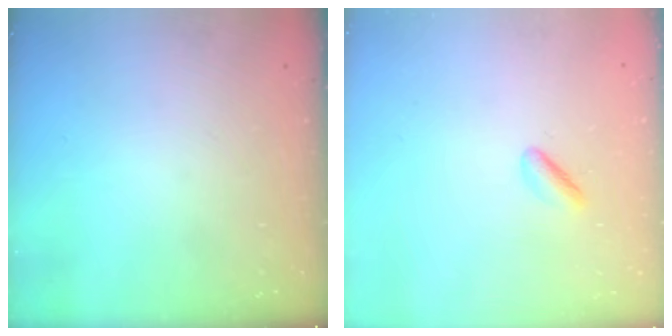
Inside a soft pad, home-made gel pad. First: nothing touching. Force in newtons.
{"total": 2.3, "press": 2.2, "slide": 0.8}